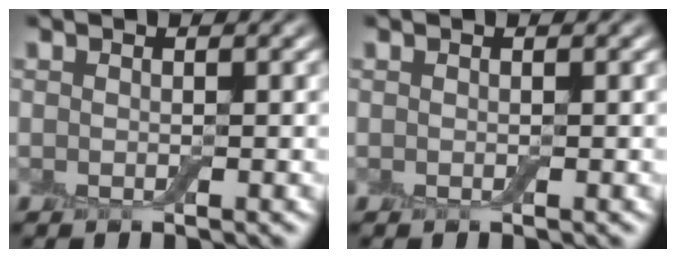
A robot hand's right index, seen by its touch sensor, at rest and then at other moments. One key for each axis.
{"total": 0.0}